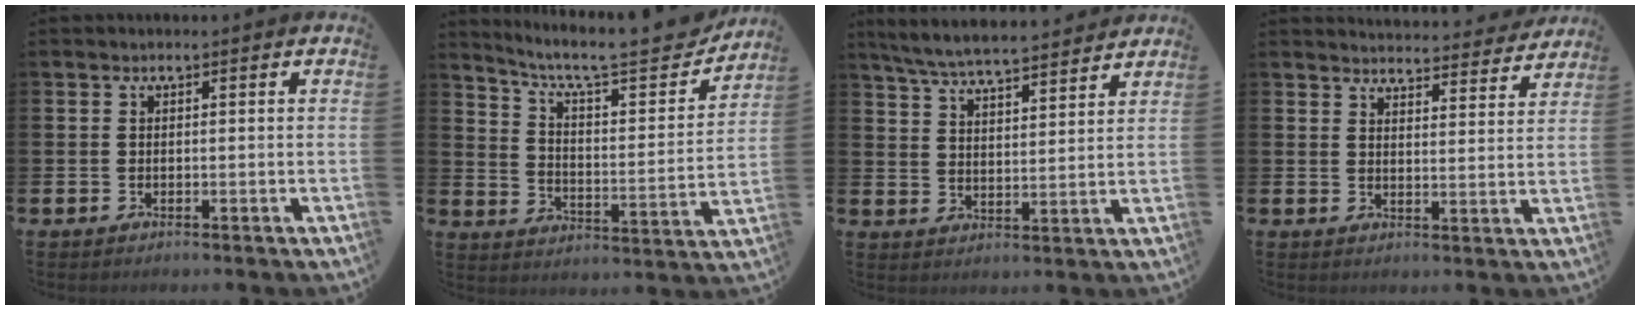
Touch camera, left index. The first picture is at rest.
{"total": 9.0, "force": [7.8, 1.9, 4.1], "torque": [-0.100, -0.056, 0.125]}
{"total": 6.4, "force": [6.2, 0.4, 1.5], "torque": [-0.050, -0.038, 0.110]}
{"total": 4.6, "force": [4.5, 0.3, 0.0], "torque": [0.001, -0.039, 0.077]}